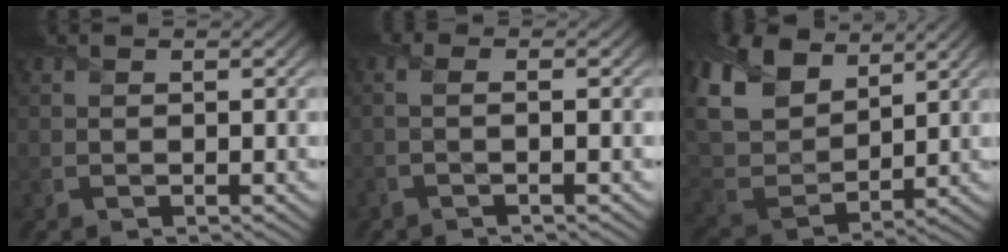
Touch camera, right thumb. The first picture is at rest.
{"total": 2.1, "force": [-0.4, 0.4, 2.0], "torque": [-0.033, 0.004, -0.022]}
{"total": 12.5, "force": [7.3, 7.0, 7.4], "torque": [-0.198, 0.026, 0.129]}